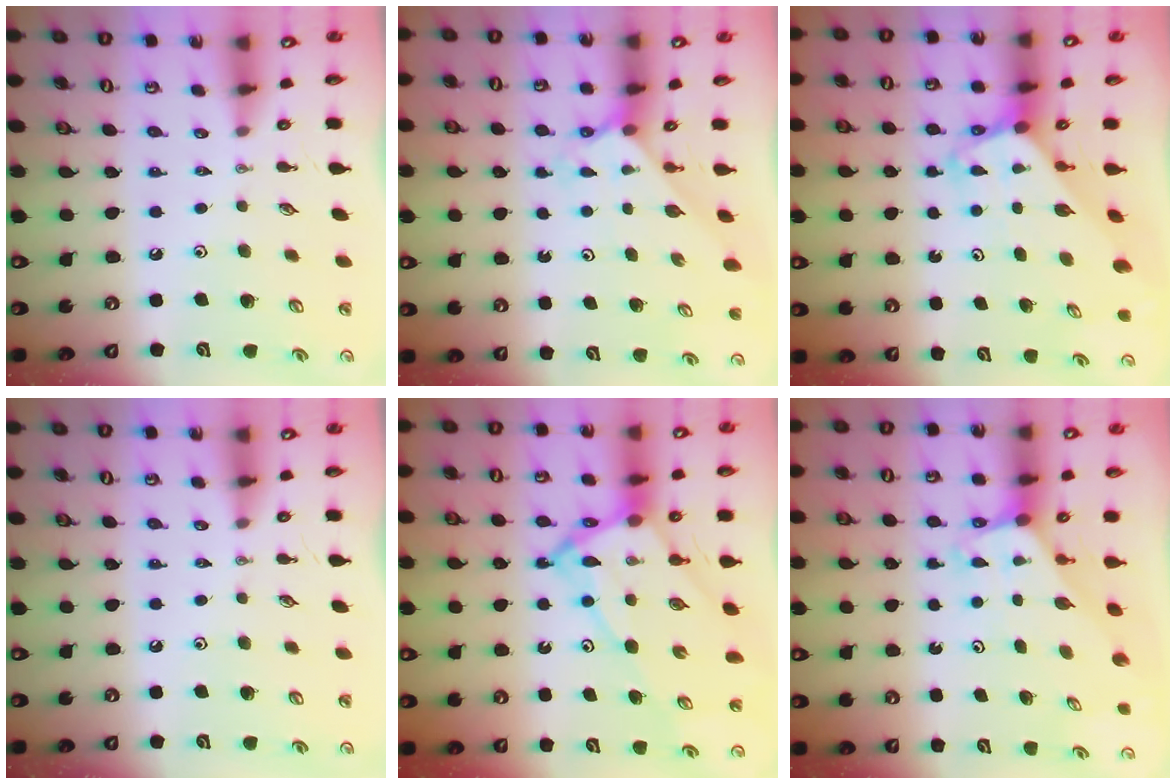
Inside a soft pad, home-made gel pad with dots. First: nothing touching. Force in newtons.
{"total": 2.4, "press": 2.4, "slide": 0.1}
{"total": 3.0, "press": 3.0, "slide": 0.1}
{"total": 0.0}
{"total": 15.0, "press": 14.9, "slide": 1.5}
{"total": 2.0, "press": 2.0, "slide": 0.1}